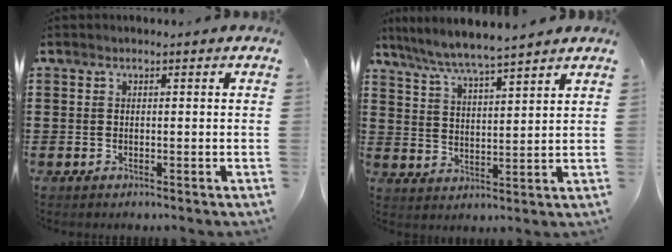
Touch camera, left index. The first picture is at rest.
{"total": 5.5, "force": [5.2, -0.5, 1.7], "torque": [-0.057, -0.029, 0.089]}